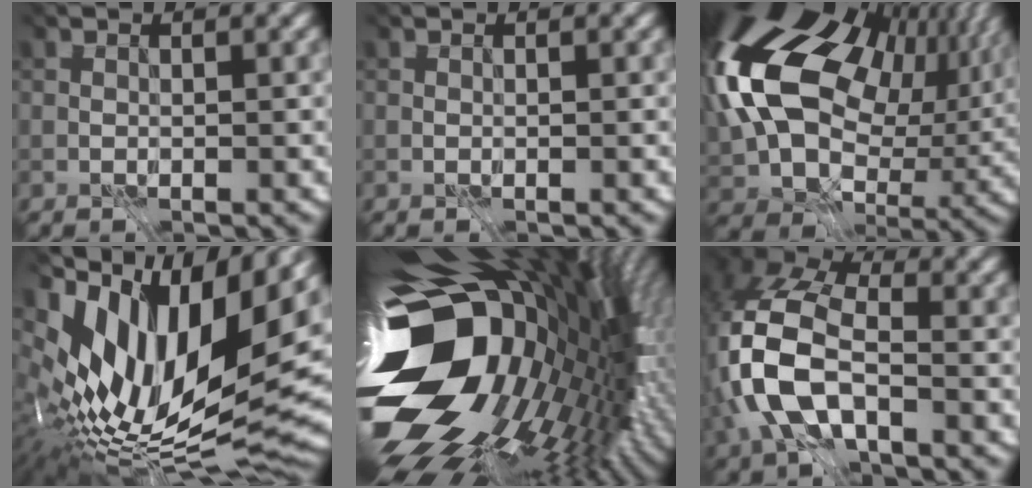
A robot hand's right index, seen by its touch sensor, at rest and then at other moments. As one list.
[{"total": 0.0}, {"total": 17.8, "force": [2.8, 12.3, 12.5], "torque": [-0.262, -0.023, 0.091]}, {"total": 14.9, "force": [1.6, 6.9, 13.1], "torque": [-0.246, 0.002, 0.049]}, {"total": 17.9, "force": [-4.0, 10.6, 13.9], "torque": [-0.265, -0.054, -0.041]}, {"total": 9.0, "force": [-4.2, 4.3, 6.7], "torque": [-0.184, -0.014, -0.071]}]